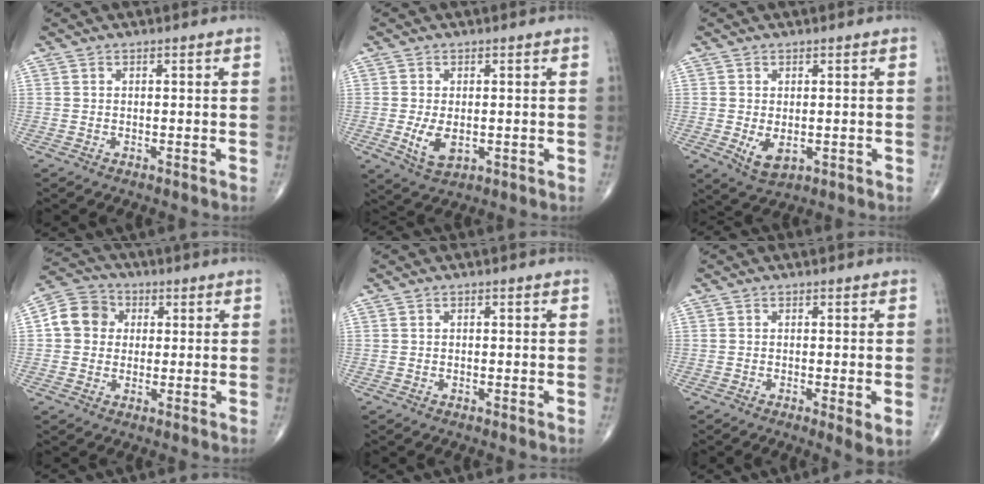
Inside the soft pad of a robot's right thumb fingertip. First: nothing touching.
{"total": 5.2, "force": [-0.8, 2.9, 4.2], "torque": [-0.079, -0.012, -0.007]}
{"total": 4.2, "force": [-0.7, 2.4, 3.4], "torque": [-0.052, -0.010, -0.001]}
{"total": 8.1, "force": [1.1, 7.2, 3.6], "torque": [-0.050, 0.015, 0.006]}
{"total": 0.0}
{"total": 3.3, "force": [-0.8, 0.5, 3.2], "torque": [-0.056, -0.013, -0.017]}